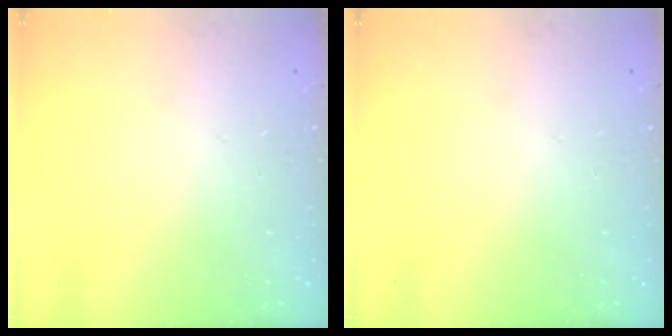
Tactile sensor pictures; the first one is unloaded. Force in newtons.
{"total": 0.0}